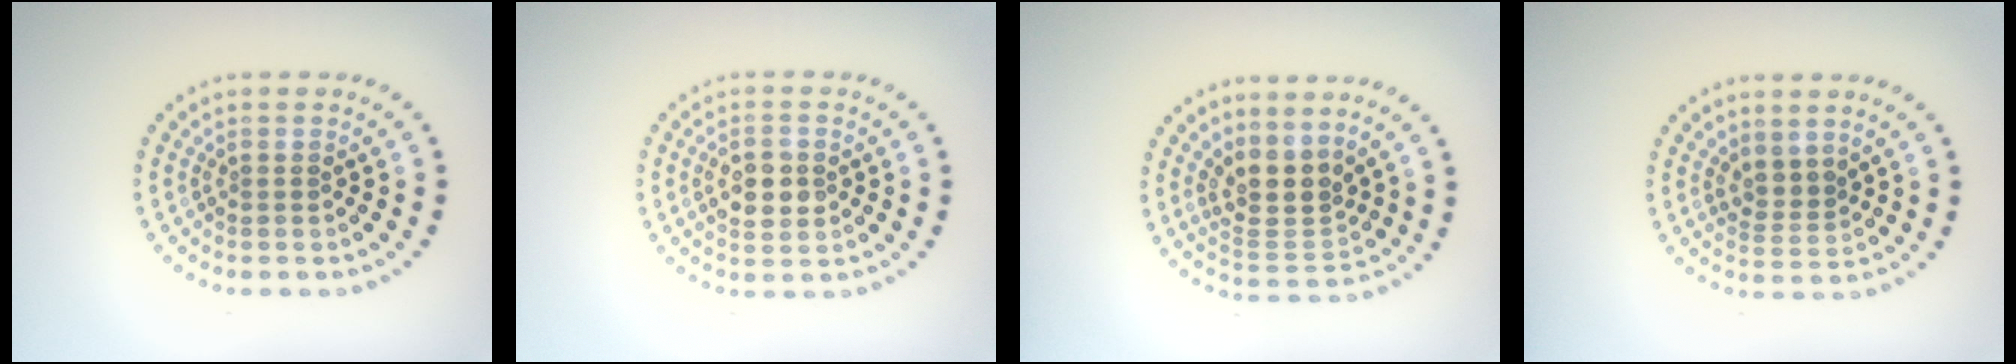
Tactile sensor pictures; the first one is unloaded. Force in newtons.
{"total": 3.0, "press": 3.0, "slide": 0.1}
{"total": 3.8, "press": 3.2, "slide": 2.0}
{"total": 2.0, "press": 1.3, "slide": 1.6}